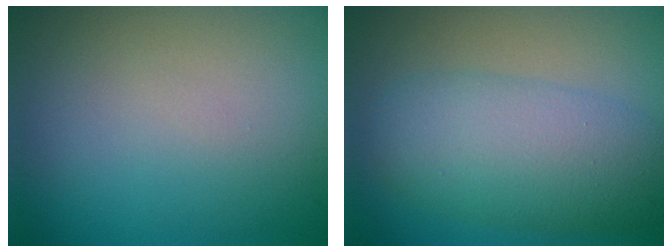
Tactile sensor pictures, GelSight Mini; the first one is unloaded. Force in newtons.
{"total": 6.9, "press": 6.9, "slide": 0.1}